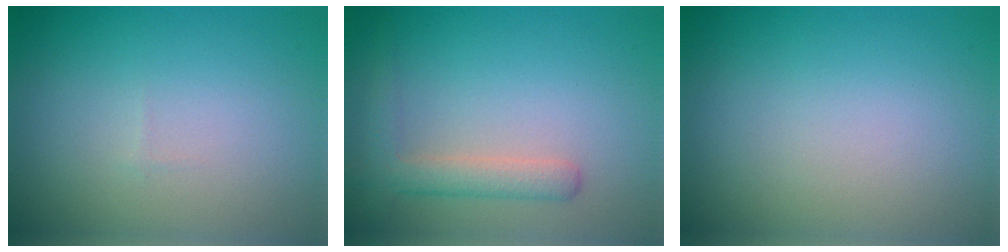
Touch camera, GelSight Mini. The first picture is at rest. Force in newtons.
{"total": 2.8, "press": 2.8, "slide": 0.2}
{"total": 0.0}